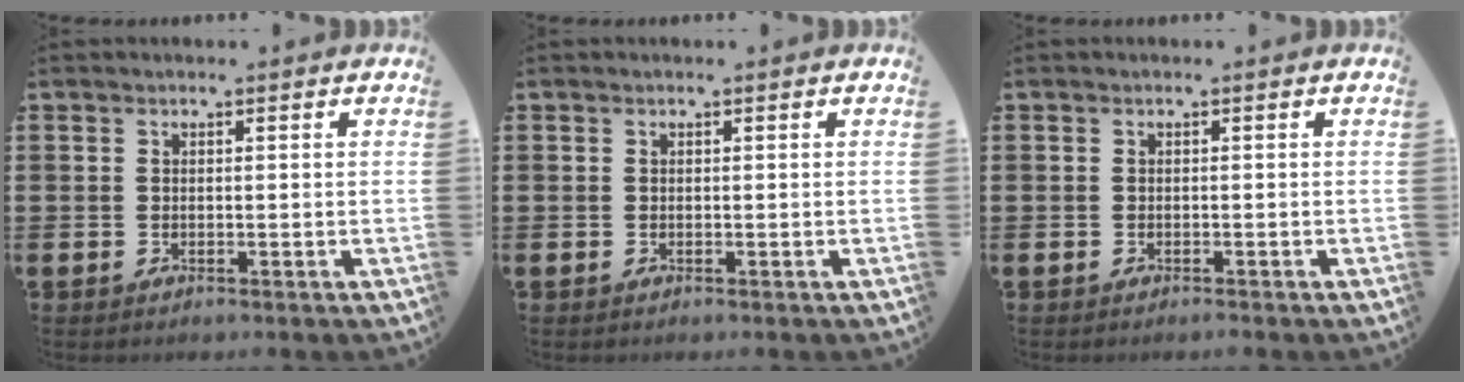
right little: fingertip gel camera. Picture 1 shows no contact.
{"total": 0.0}
{"total": 0.0}